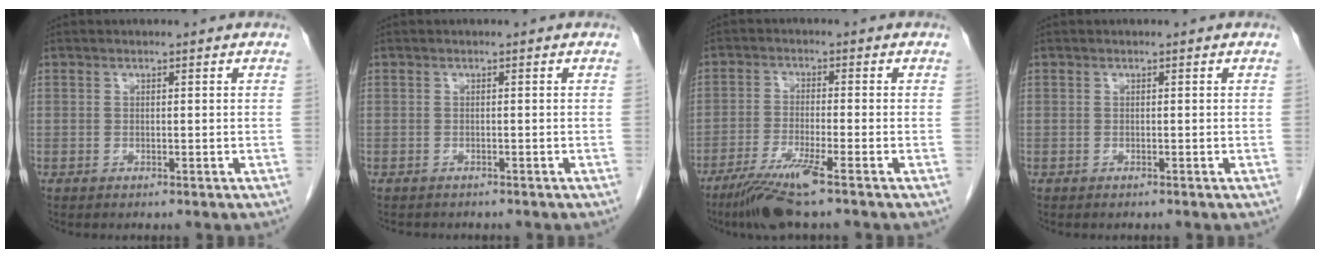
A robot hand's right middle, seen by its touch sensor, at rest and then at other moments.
{"total": 2.6, "force": [-2.3, 1.0, 0.8], "torque": [-0.016, -0.004, -0.025]}
{"total": 7.2, "force": [-4.8, -0.4, 5.4], "torque": [-0.106, -0.023, -0.092]}
{"total": 0.0}